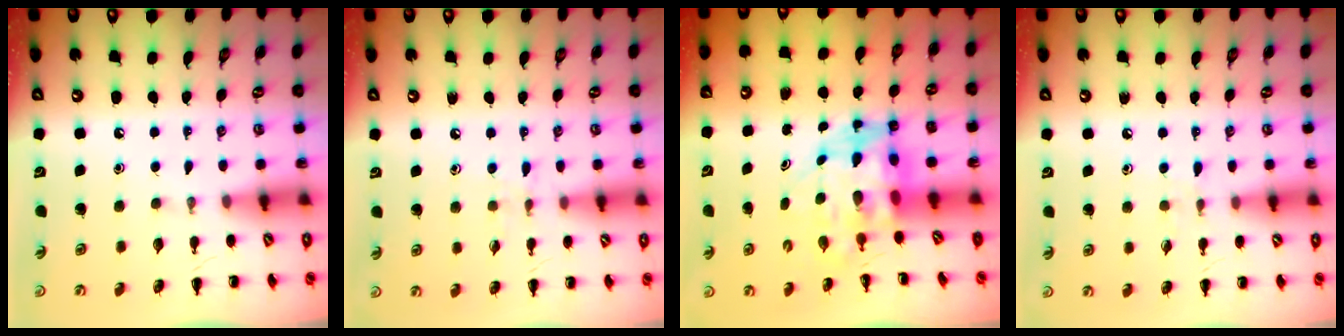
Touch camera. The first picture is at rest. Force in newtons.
{"total": 6.4, "press": 6.1, "slide": 2.2}
{"total": 6.2, "press": 5.9, "slide": 1.8}
{"total": 4.7, "press": 4.2, "slide": 2.1}